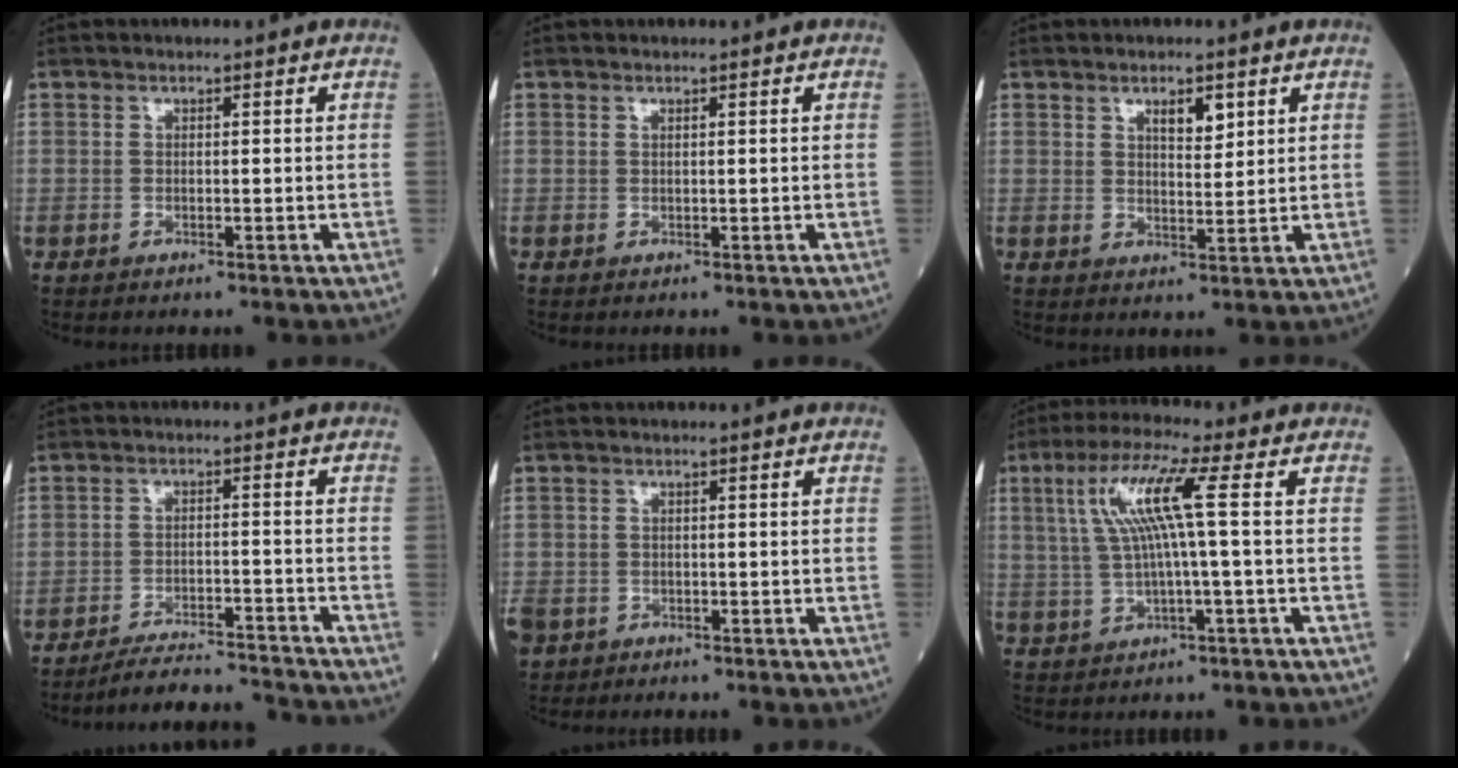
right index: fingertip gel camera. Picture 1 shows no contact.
{"total": 0.0}
{"total": 3.7, "force": [2.0, 1.3, 2.8], "torque": [-0.044, -0.002, 0.034]}
{"total": 9.9, "force": [-9.8, -0.7, 1.8], "torque": [-0.023, -0.001, -0.158]}
{"total": 6.7, "force": [-3.9, 5.2, 2.0], "torque": [-0.064, -0.004, -0.066]}
{"total": 8.7, "force": [1.6, -0.5, 8.6], "torque": [-0.175, 0.020, 0.034]}